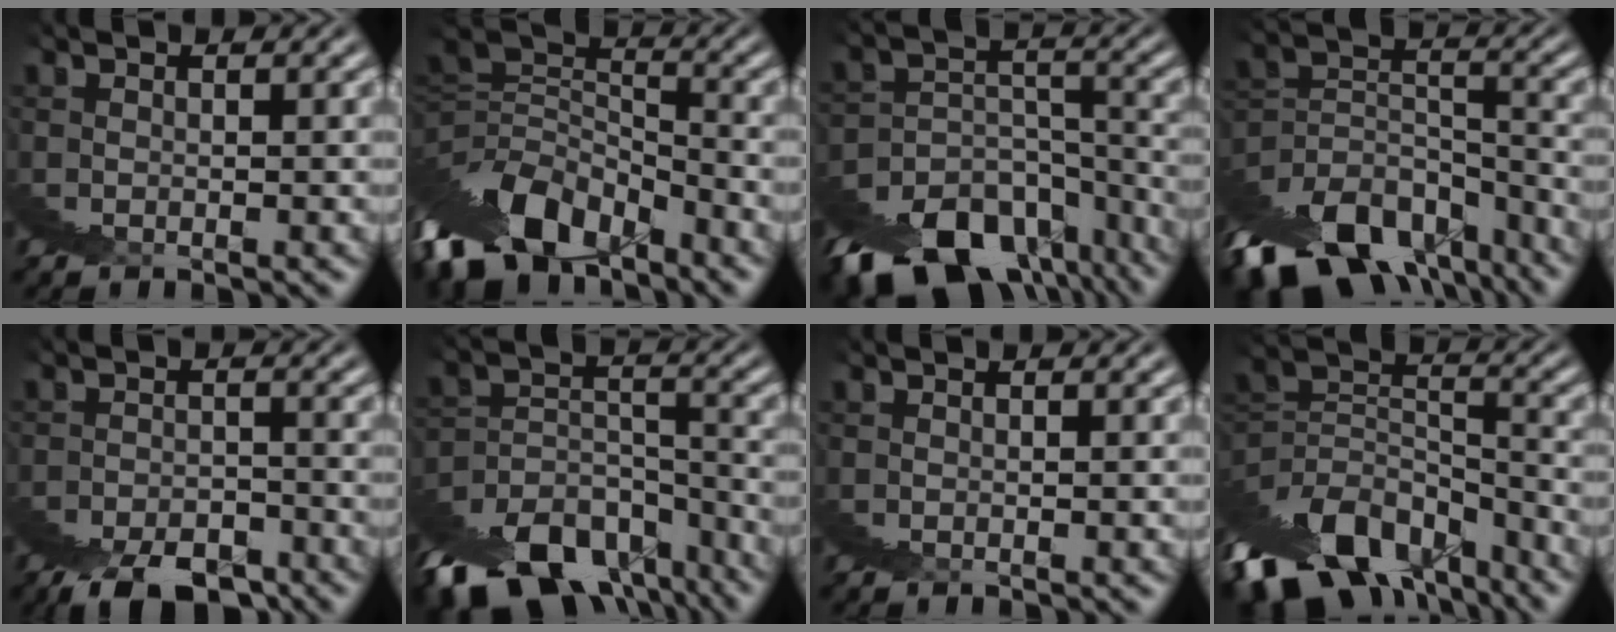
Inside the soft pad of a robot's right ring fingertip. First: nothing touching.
{"total": 7.4, "force": [-4.6, 3.5, 4.6], "torque": [-0.048, -0.003, -0.081]}
{"total": 9.2, "force": [-9.0, 0.3, 1.4], "torque": [0.007, -0.009, -0.143]}
{"total": 6.9, "force": [-6.6, 0.2, 1.9], "torque": [-0.019, -0.008, -0.103]}
{"total": 4.2, "force": [-3.8, -1.5, -0.9], "torque": [0.039, 0.021, -0.073]}
{"total": 7.3, "force": [-7.2, -0.2, 1.3], "torque": [-0.012, -0.016, -0.110]}
{"total": 0.0}
{"total": 6.5, "force": [-4.7, 1.8, 4.2], "torque": [-0.040, 0.000, -0.076]}